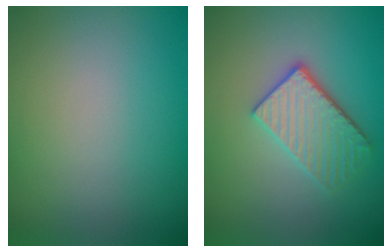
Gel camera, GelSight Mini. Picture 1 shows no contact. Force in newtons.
{"total": 3.9, "press": 3.4, "slide": 2.0}